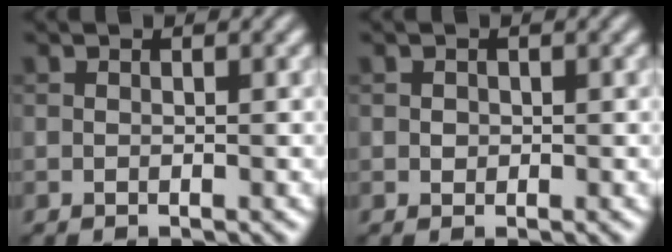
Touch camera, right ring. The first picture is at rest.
{"total": 0.6, "force": [0.1, 0.6, 0.2], "torque": [0.000, -0.001, 0.001]}